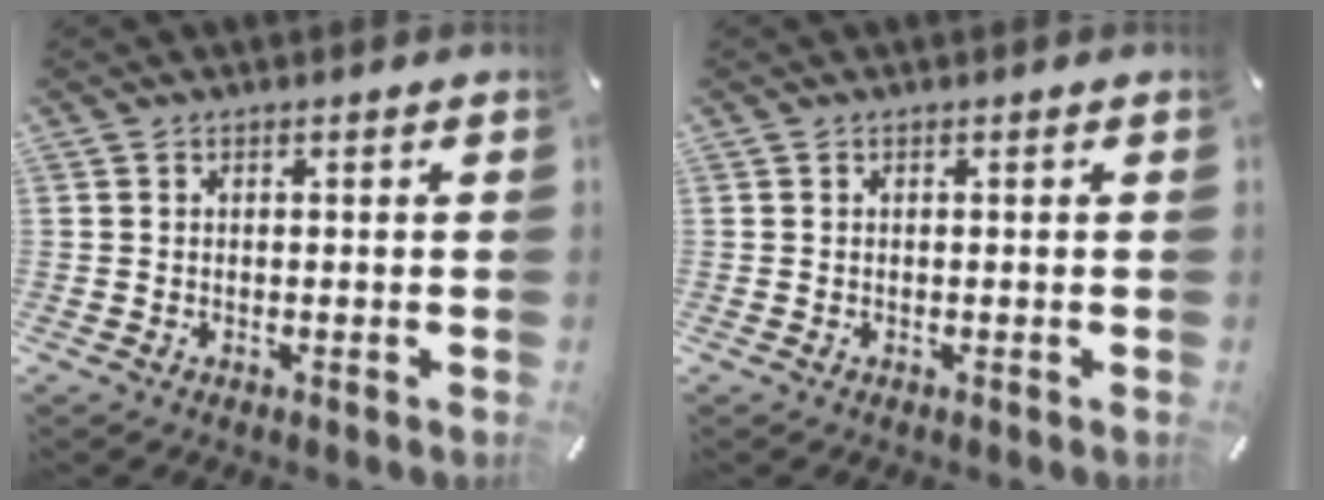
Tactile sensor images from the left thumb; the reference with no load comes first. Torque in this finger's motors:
{"motor_torque": [0.00, 0.00, -0.07, 0.01, 0.00]}